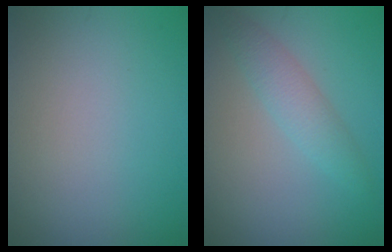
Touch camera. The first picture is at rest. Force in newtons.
{"total": 2.4, "press": 2.4, "slide": 0.1}